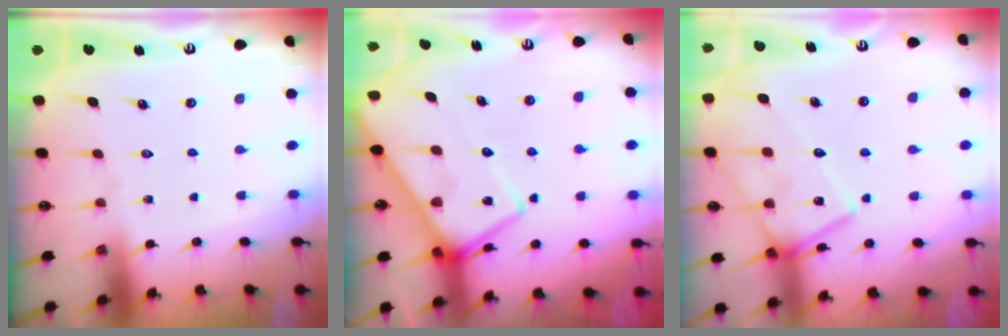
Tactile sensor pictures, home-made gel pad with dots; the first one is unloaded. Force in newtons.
{"total": 13.1, "press": 13.0, "slide": 1.4}
{"total": 15.9, "press": 15.9, "slide": 1.0}